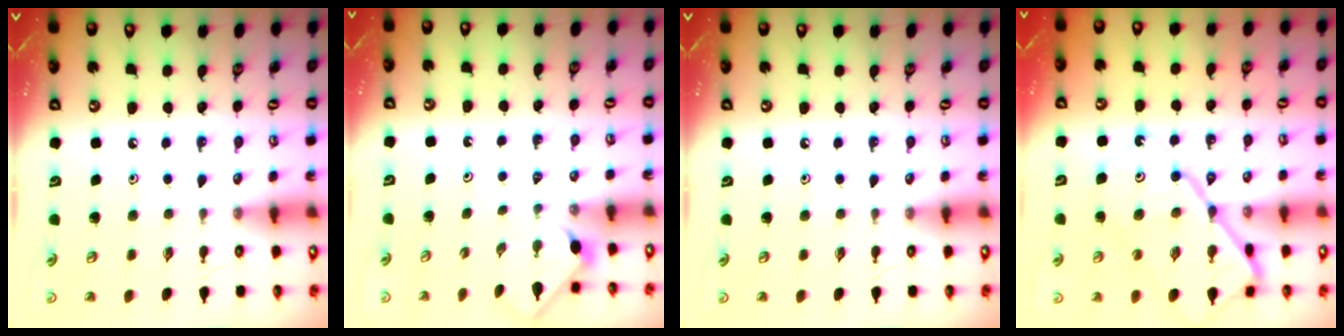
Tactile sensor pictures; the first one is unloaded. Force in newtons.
{"total": 1.9, "press": 1.8, "slide": 0.4}
{"total": 0.0}
{"total": 15.4, "press": 15.3, "slide": 1.5}